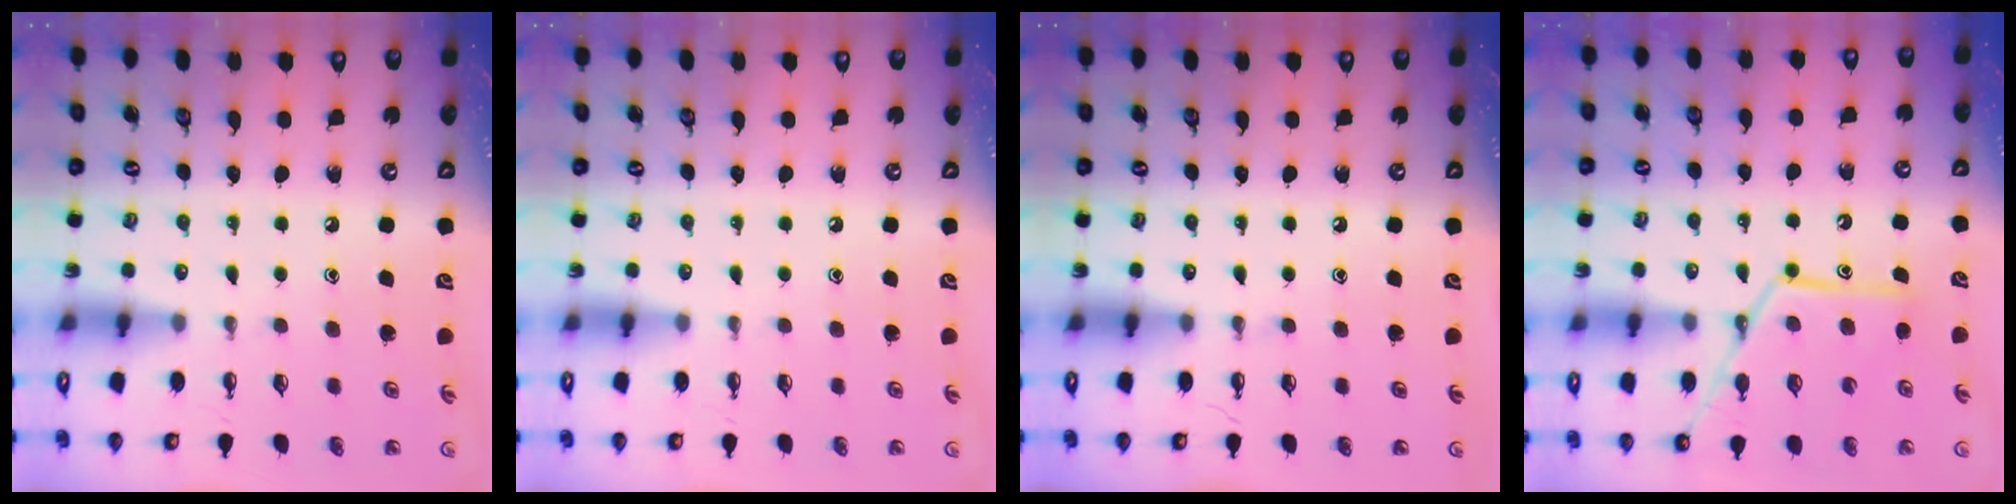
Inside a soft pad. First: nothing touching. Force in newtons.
{"total": 0.0}
{"total": 0.0}
{"total": 15.8, "press": 15.7, "slide": 1.2}